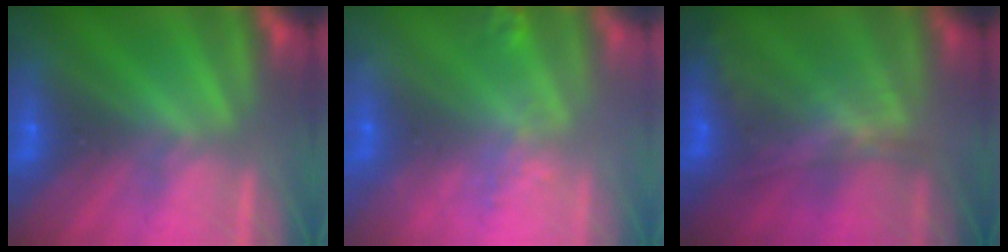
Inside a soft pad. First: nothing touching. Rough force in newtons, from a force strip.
{"total": 2.4}
{"total": 5.8}